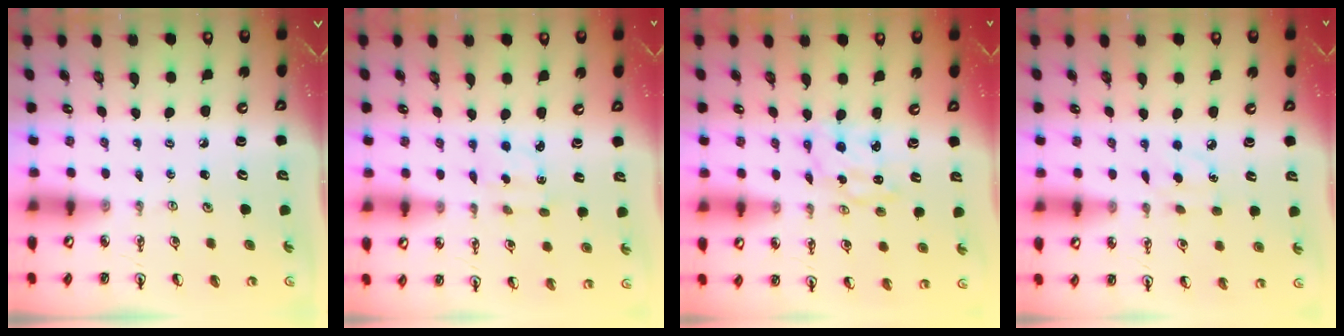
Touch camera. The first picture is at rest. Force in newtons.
{"total": 2.1, "press": 2.0, "slide": 0.6}
{"total": 2.6, "press": 2.6, "slide": 0.3}
{"total": 5.4, "press": 5.3, "slide": 0.6}